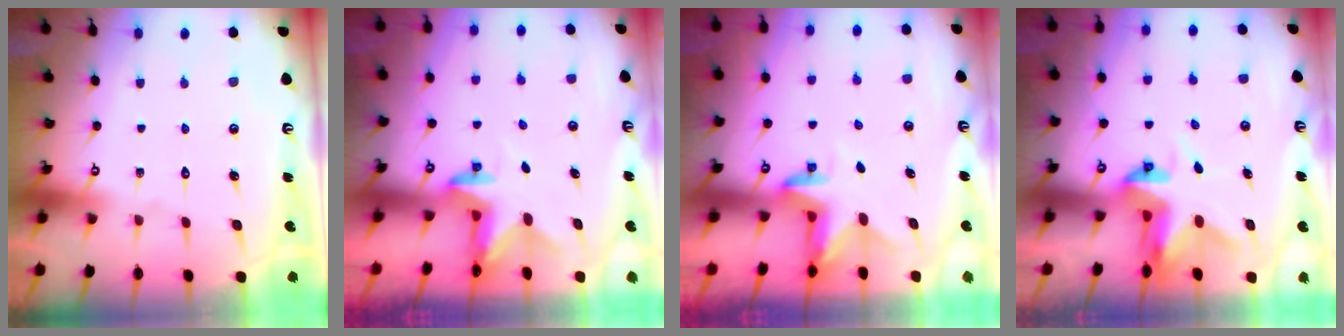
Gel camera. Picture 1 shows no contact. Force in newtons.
{"total": 2.4, "press": 2.3, "slide": 0.4}
{"total": 3.3, "press": 3.3, "slide": 0.1}
{"total": 4.4, "press": 4.3, "slide": 0.3}